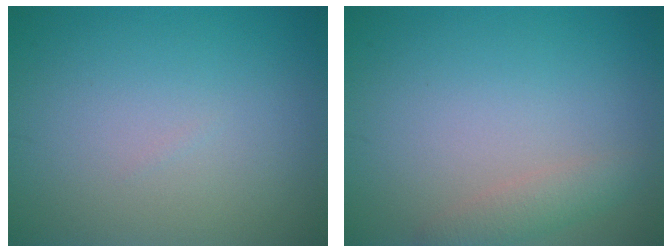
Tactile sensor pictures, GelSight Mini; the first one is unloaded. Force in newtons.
{"total": 1.9, "press": 1.9, "slide": 0.1}